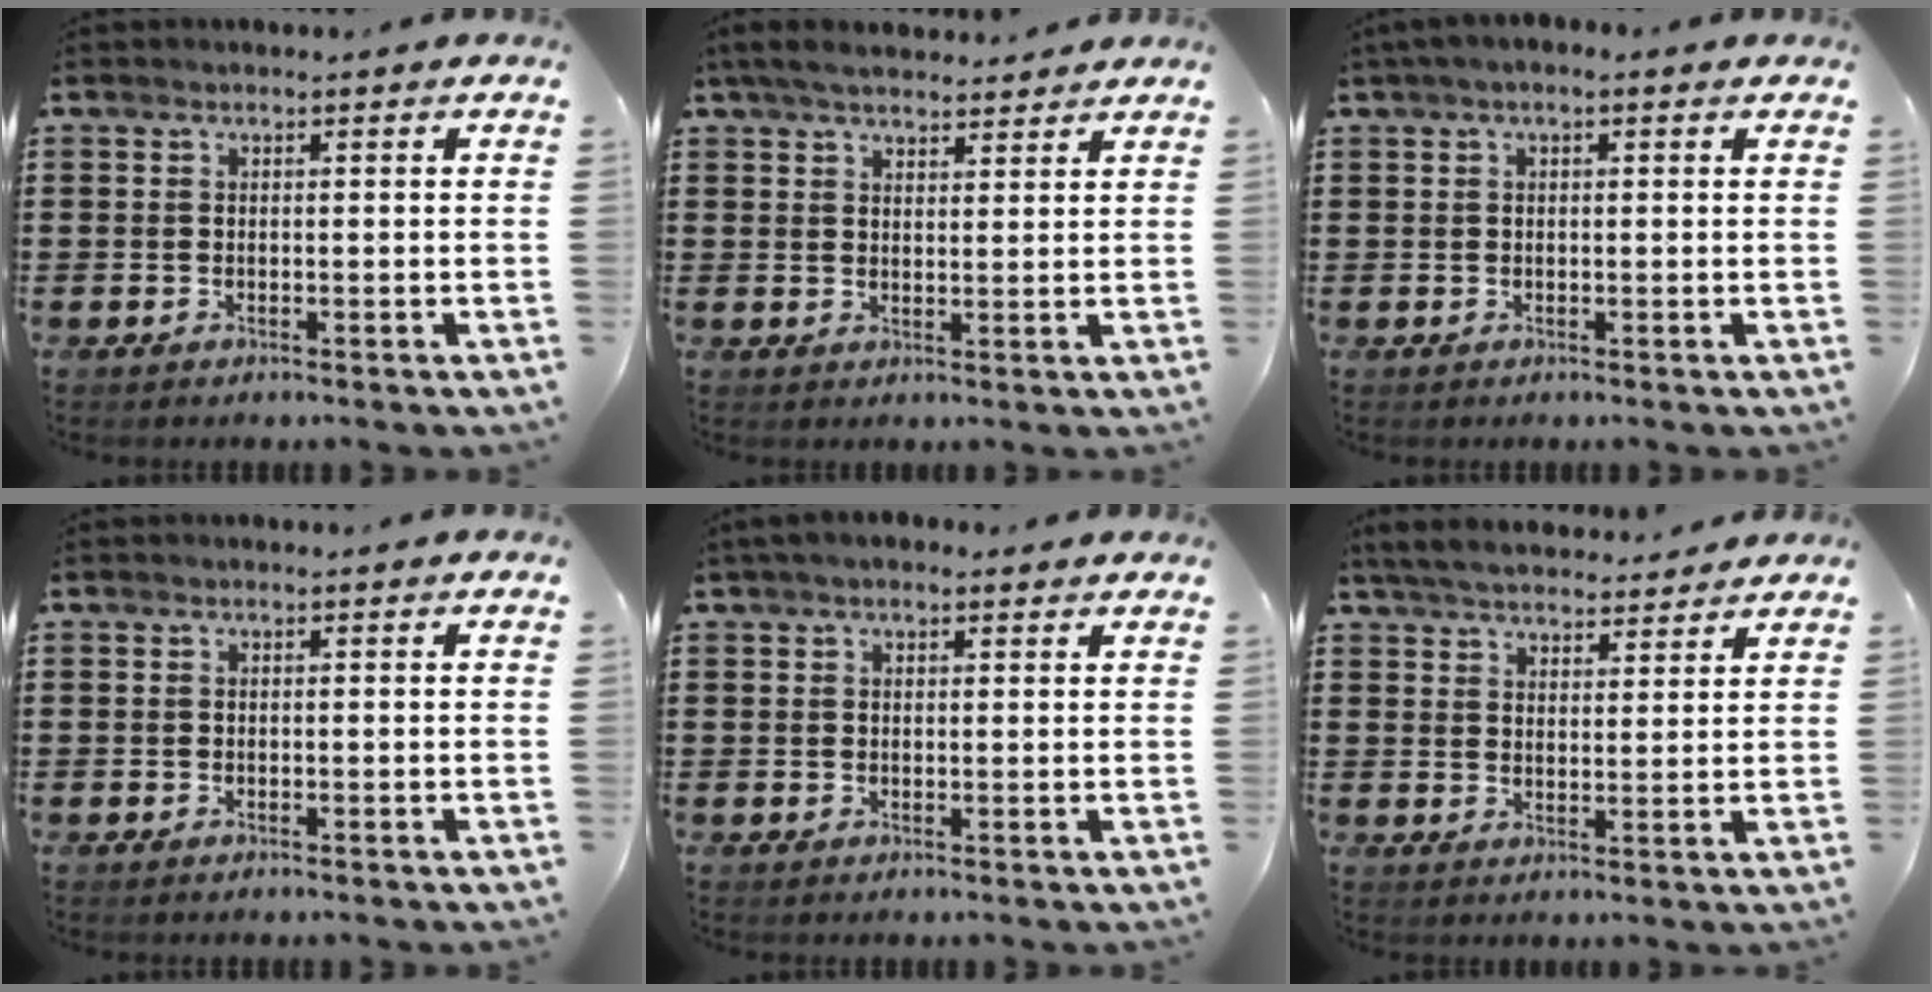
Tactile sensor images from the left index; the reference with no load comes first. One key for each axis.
{"total": 4.4, "fx": 4.0, "fy": 1.0, "fz": 1.5, "tx": -0.041, "ty": -0.004, "tz": 0.076}
{"total": 1.3, "fx": 0.2, "fy": 0.7, "fz": 1.2, "tx": -0.022, "ty": 0.005, "tz": 0.001}
{"total": 0.0}
{"total": 2.1, "fx": 1.4, "fy": 0.9, "fz": 1.2, "tx": -0.026, "ty": 0.008, "tz": 0.024}
{"total": 5.0, "fx": 4.8, "fy": 0.7, "fz": 1.2, "tx": -0.040, "ty": -0.016, "tz": 0.087}